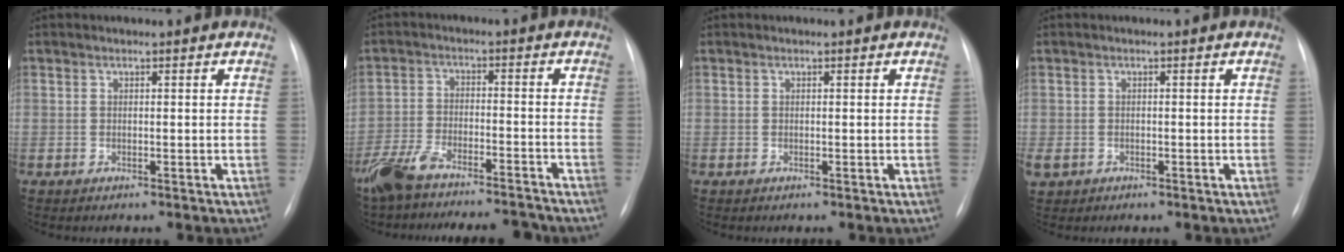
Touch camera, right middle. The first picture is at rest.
{"total": 14.1, "force": [-12.5, 2.8, 6.0], "torque": [-0.112, 0.008, -0.197]}
{"total": 0.0}
{"total": 2.9, "force": [-1.3, 2.3, 1.2], "torque": [-0.029, 0.001, -0.016]}